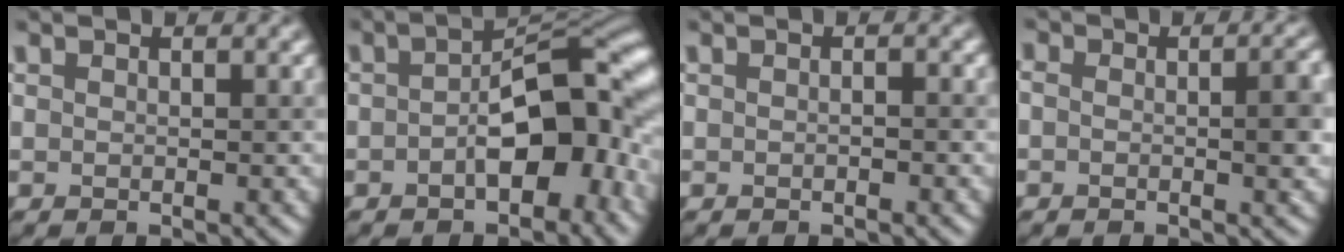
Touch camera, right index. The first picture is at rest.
{"total": 8.2, "force": [-1.9, 3.9, 7.0], "torque": [-0.091, 0.019, -0.036]}
{"total": 0.5, "force": [-0.3, 0.1, 0.4], "torque": [-0.010, 0.001, -0.006]}
{"total": 3.7, "force": [-0.5, 1.7, 3.2], "torque": [-0.038, 0.007, -0.017]}